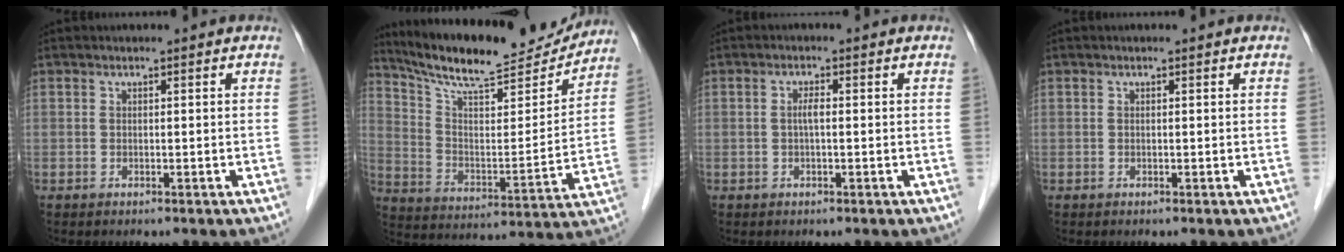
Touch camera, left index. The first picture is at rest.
{"total": 19.2, "force": [17.7, 2.8, 7.0], "torque": [-0.127, -0.020, 0.273]}
{"total": 1.6, "force": [-0.4, 0.2, 1.5], "torque": [-0.031, -0.001, -0.009]}
{"total": 0.0}